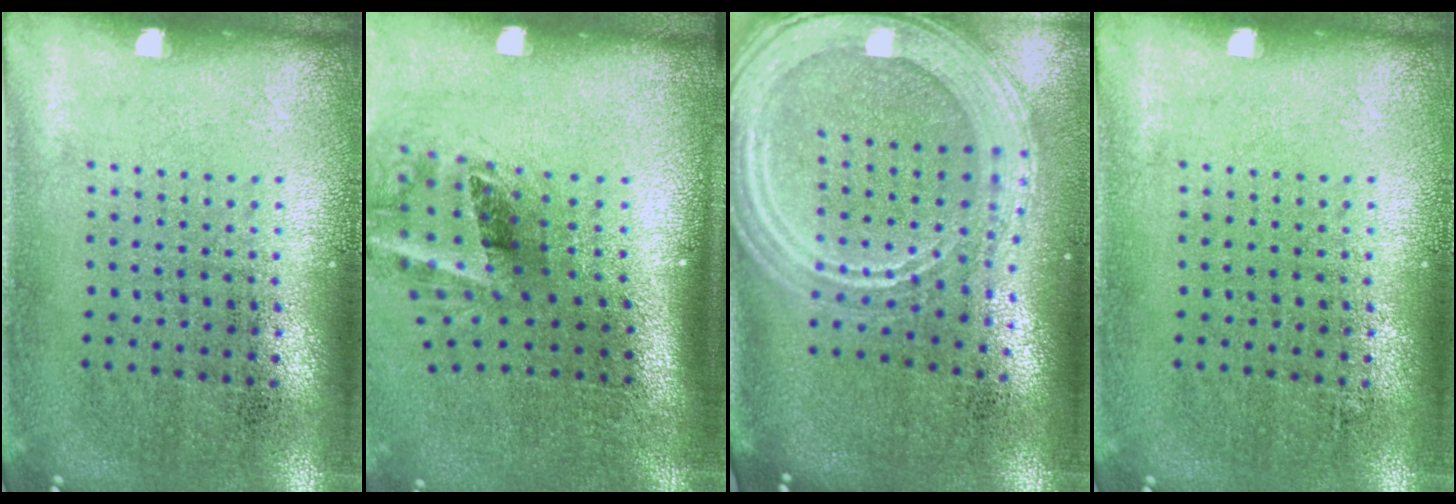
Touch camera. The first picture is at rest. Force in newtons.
{"total": 2.1, "press": 1.3, "slide": 1.7}
{"total": 3.0, "press": 2.5, "slide": 1.7}
{"total": 0.0}